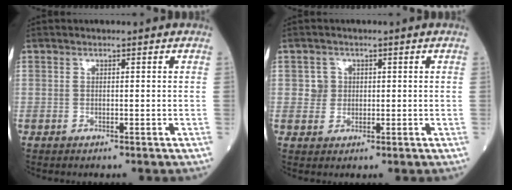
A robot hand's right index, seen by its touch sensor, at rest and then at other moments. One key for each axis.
{"total": 2.3, "fx": 0.3, "fy": 2.3, "fz": 0.1, "tx": 0.005, "ty": 0.003, "tz": 0.004}